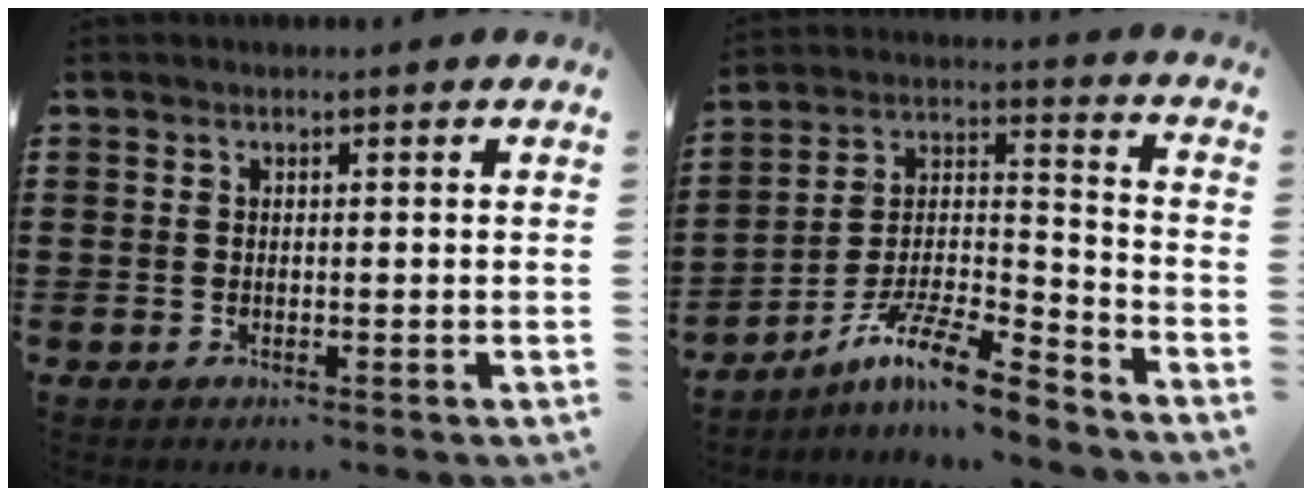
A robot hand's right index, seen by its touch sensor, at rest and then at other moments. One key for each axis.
{"total": 10.4, "fx": -8.5, "fy": 1.2, "fz": 5.9, "tx": -0.112, "ty": 0.011, "tz": -0.167}